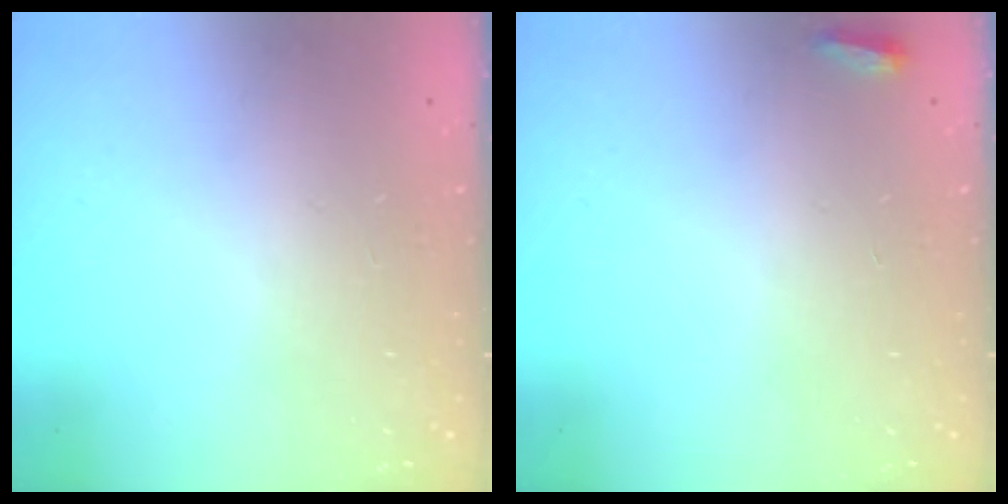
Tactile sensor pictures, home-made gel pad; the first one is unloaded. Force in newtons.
{"total": 2.5, "press": 2.3, "slide": 1.0}